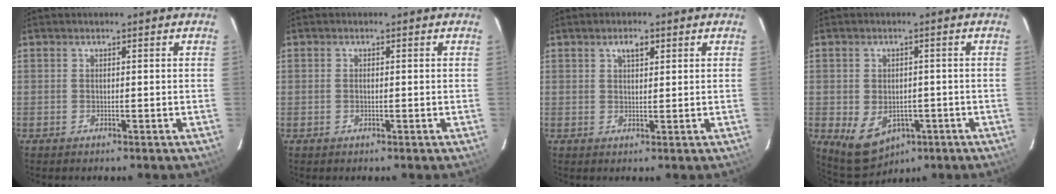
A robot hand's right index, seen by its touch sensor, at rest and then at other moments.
{"total": 0.7, "force": [0.0, 0.4, 0.6], "torque": [-0.013, 0.001, -0.003]}
{"total": 2.5, "force": [1.3, 1.2, 1.8], "torque": [-0.028, 0.007, 0.022]}
{"total": 8.3, "force": [-3.3, 6.3, 4.3], "torque": [-0.093, -0.013, -0.031]}